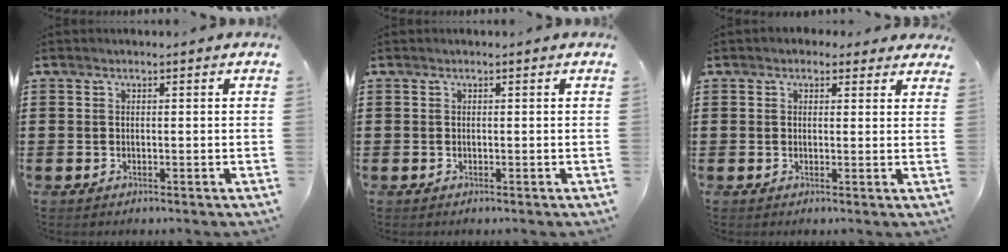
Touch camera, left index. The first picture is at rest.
{"total": 0.0}
{"total": 1.9, "force": [1.5, 1.2, 0.4], "torque": [-0.005, 0.005, 0.025]}